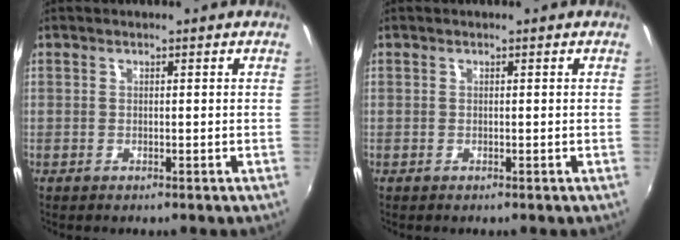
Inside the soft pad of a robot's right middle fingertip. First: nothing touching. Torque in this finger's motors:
{"motor_torque": [-0.15, 0.27, -0.05, 0.00]}